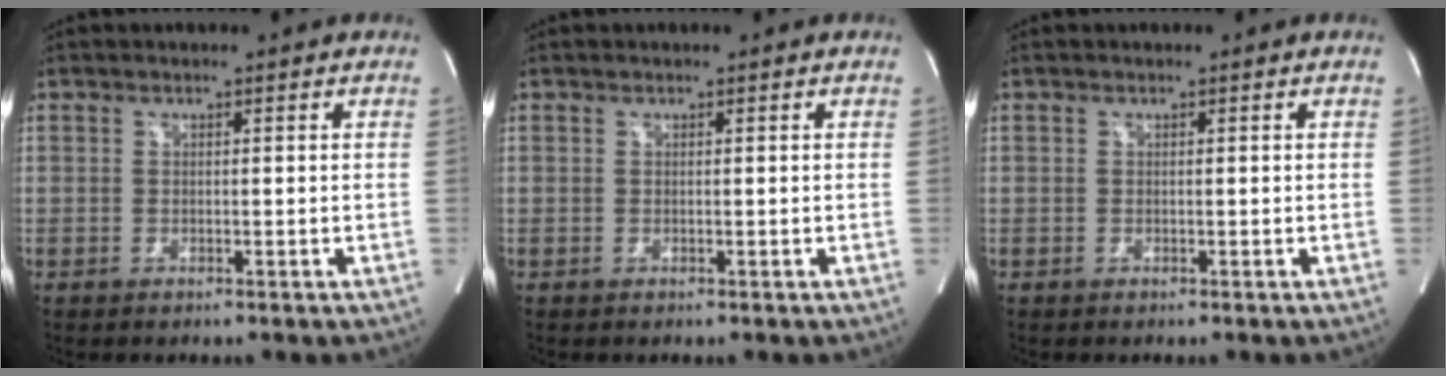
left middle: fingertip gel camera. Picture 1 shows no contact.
{"total": 0.0}
{"total": 0.0}